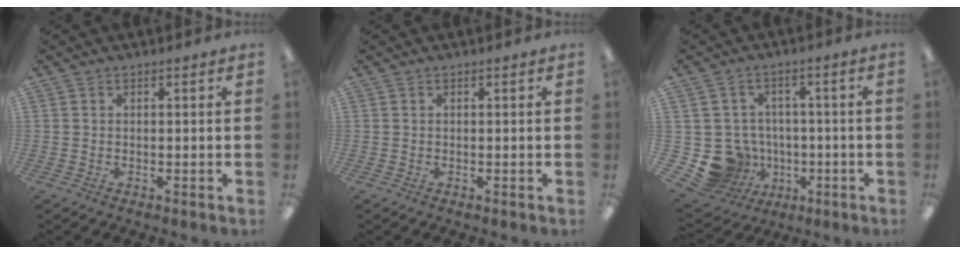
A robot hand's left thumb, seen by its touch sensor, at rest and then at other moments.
{"total": 0.0}
{"total": 10.6, "force": [-3.0, 9.7, 2.9], "torque": [-0.075, 0.020, -0.039]}